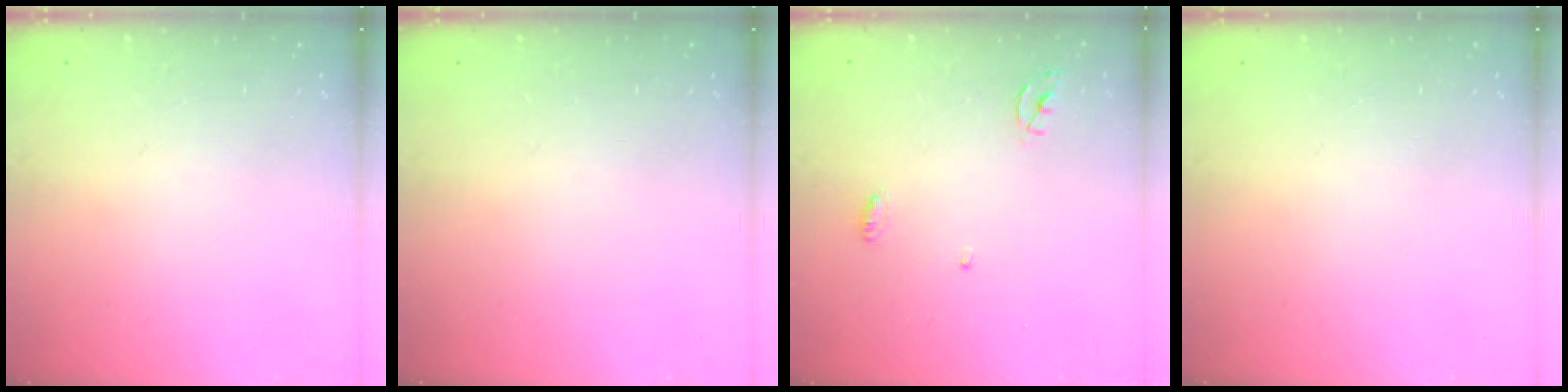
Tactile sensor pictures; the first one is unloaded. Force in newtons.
{"total": 0.0}
{"total": 3.9, "press": 3.9, "slide": 0.2}
{"total": 0.0}